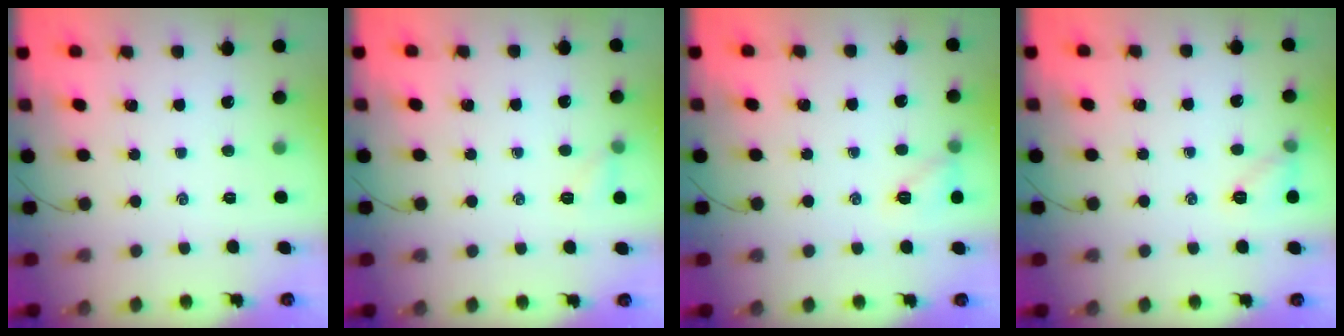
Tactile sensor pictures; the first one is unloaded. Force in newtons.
{"total": 5.1, "press": 5.0, "slide": 1.2}
{"total": 7.3, "press": 7.3, "slide": 1.1}
{"total": 6.9, "press": 6.8, "slide": 1.1}